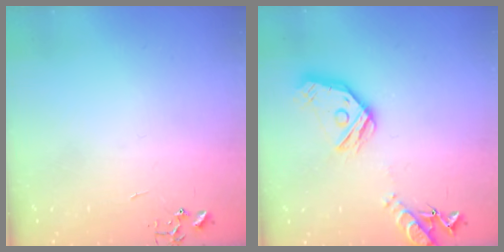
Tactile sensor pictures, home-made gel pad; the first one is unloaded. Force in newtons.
{"total": 17.4, "press": 17.3, "slide": 2.0}